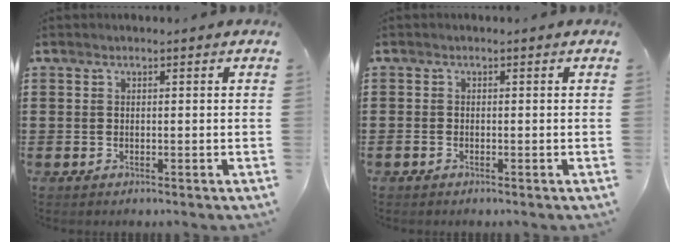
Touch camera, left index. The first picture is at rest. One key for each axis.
{"total": 0.7, "fx": -0.6, "fy": 0.3, "fz": 0.1, "tx": -0.004, "ty": -0.001, "tz": -0.013}